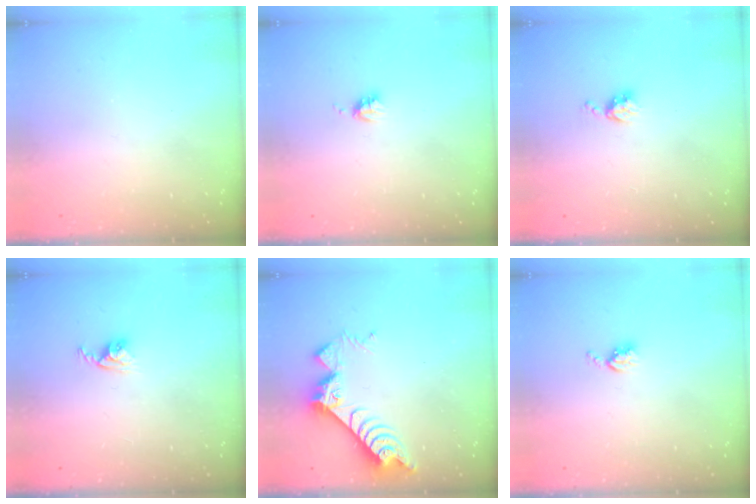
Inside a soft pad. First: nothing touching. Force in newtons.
{"total": 2.9, "press": 2.9, "slide": 0.3}
{"total": 4.7, "press": 4.7, "slide": 0.6}
{"total": 4.3, "press": 4.3, "slide": 0.1}
{"total": 9.3, "press": 9.3, "slide": 1.0}
{"total": 4.4, "press": 4.4, "slide": 0.7}